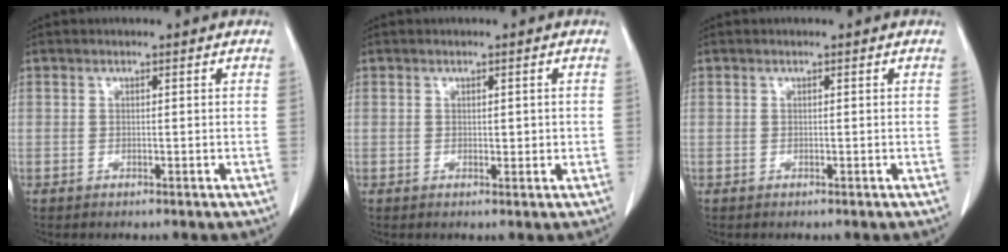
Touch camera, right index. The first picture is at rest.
{"total": 1.4, "force": [0.1, 0.9, 1.1], "torque": [-0.012, 0.000, 0.004]}
{"total": 0.0}